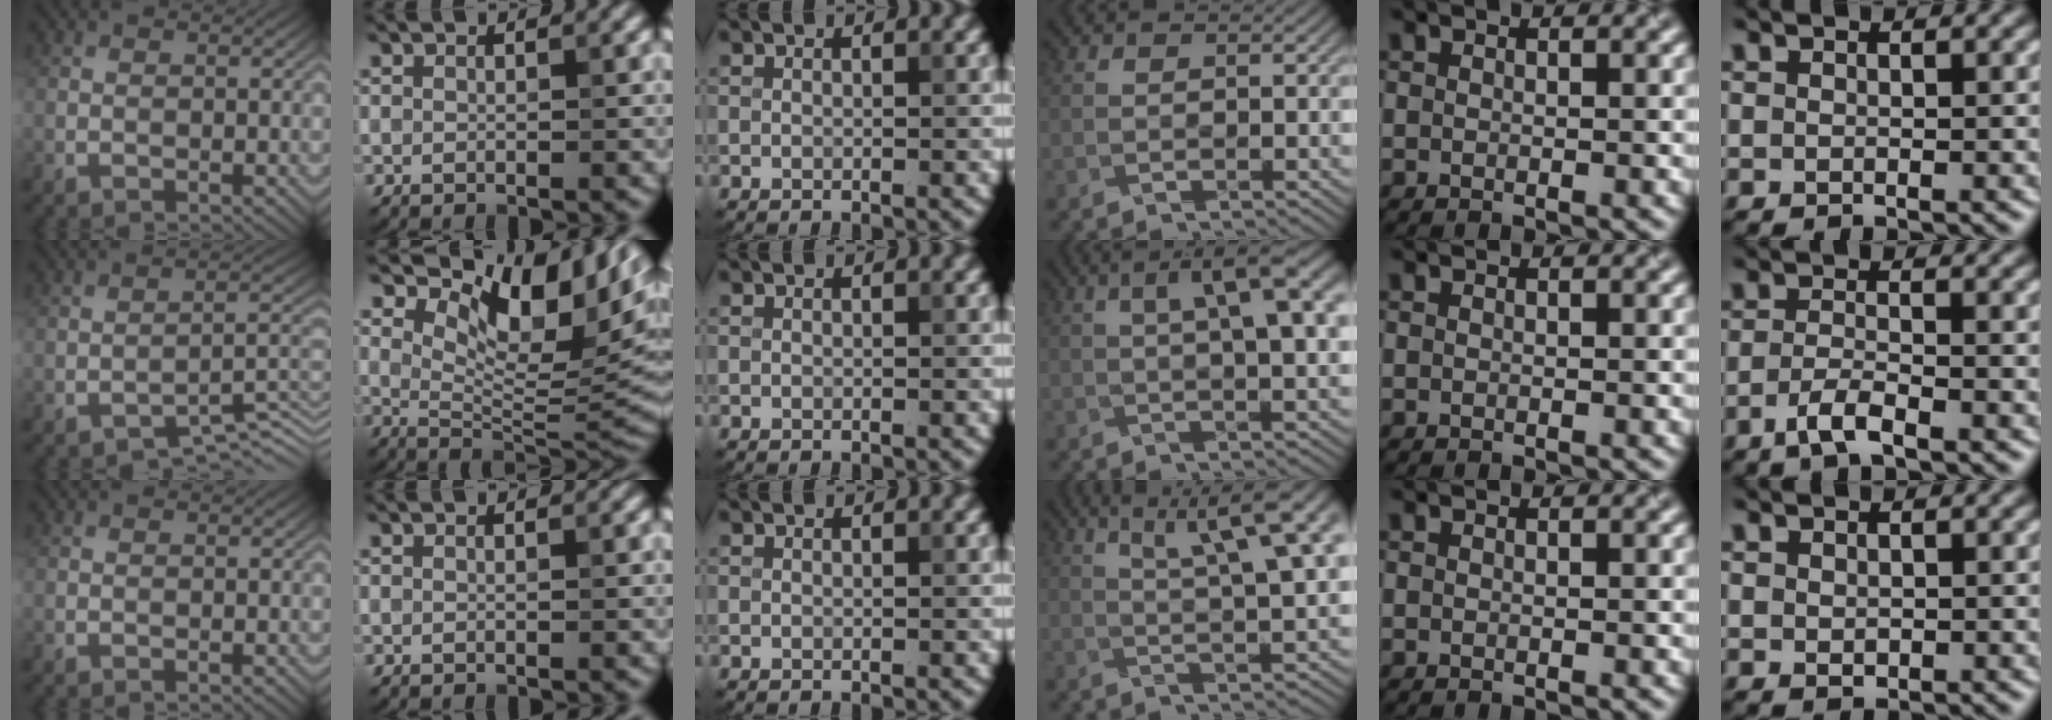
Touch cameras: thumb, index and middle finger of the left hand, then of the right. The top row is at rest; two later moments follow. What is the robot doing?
{"motion": "pour", "object": "sugar"}